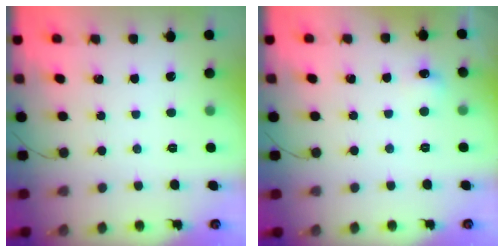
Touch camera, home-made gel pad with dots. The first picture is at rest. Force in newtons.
{"total": 4.7, "press": 4.6, "slide": 1.3}